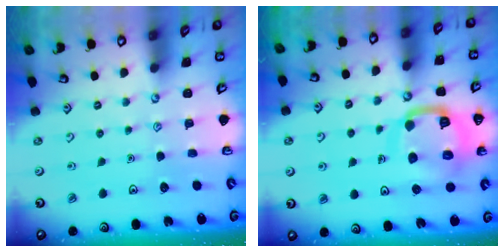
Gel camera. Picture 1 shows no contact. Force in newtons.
{"total": 13.8, "press": 13.8, "slide": 1.5}